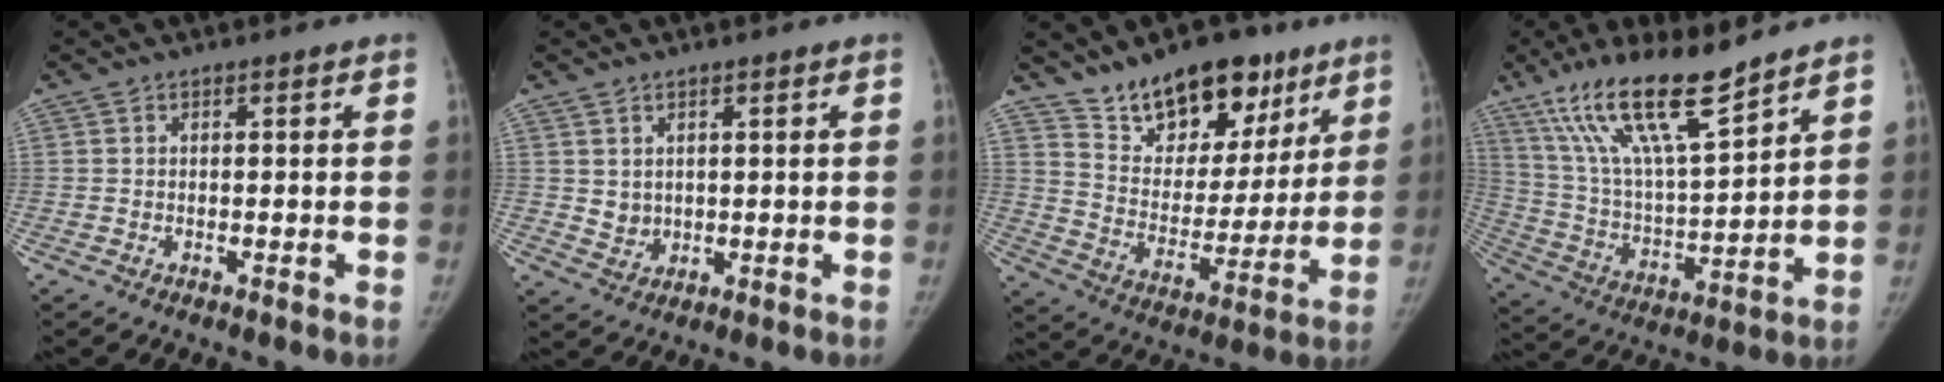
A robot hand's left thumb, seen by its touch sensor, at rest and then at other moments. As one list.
[{"total": 2.9, "force": [1.2, 2.3, 1.1], "torque": [-0.012, -0.013, 0.032]}, {"total": 19.5, "force": [13.3, 10.5, 9.6], "torque": [-0.094, -0.070, 0.218]}, {"total": 18.7, "force": [13.1, 3.8, 12.9], "torque": [-0.217, -0.061, 0.251]}]